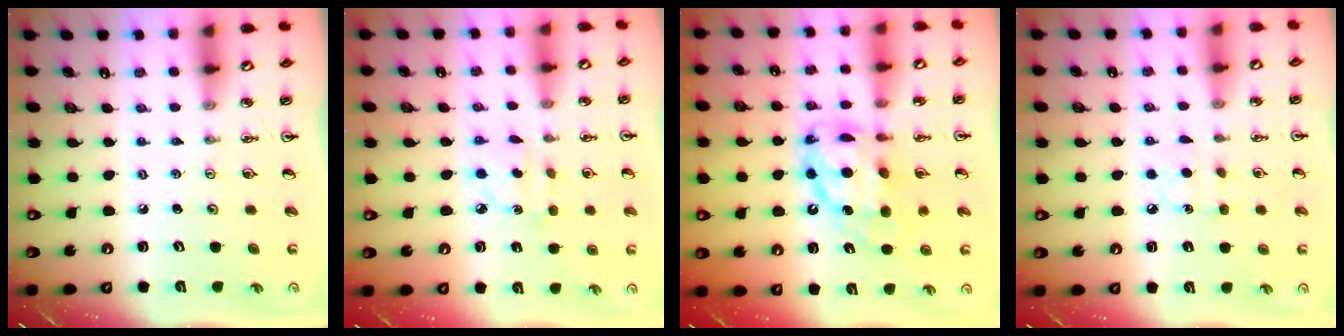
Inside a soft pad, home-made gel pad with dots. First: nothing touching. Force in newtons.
{"total": 2.9, "press": 2.8, "slide": 0.5}
{"total": 12.9, "press": 12.8, "slide": 1.0}
{"total": 6.1, "press": 6.1, "slide": 0.6}